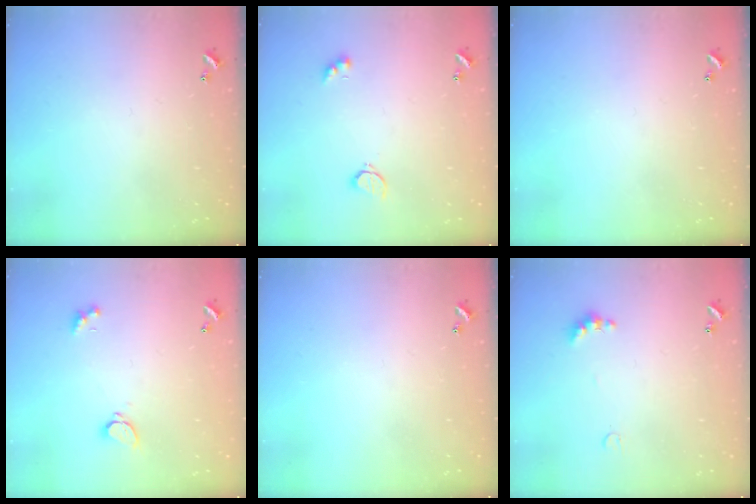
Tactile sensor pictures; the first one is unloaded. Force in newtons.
{"total": 2.6, "press": 2.5, "slide": 0.5}
{"total": 0.0}
{"total": 1.6, "press": 1.6, "slide": 0.5}
{"total": 0.0}
{"total": 3.2, "press": 3.1, "slide": 0.8}